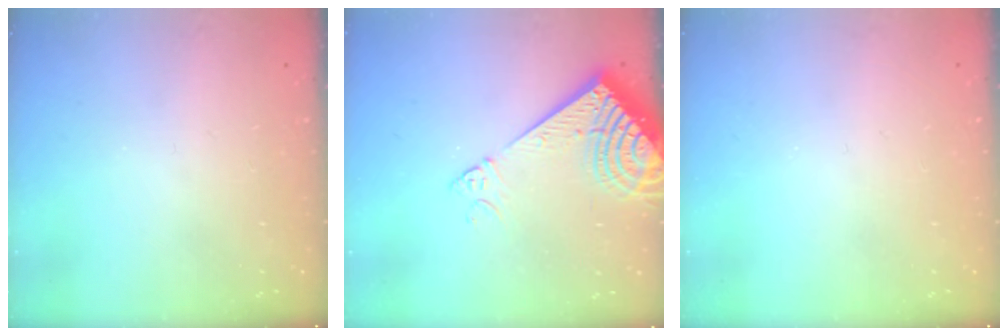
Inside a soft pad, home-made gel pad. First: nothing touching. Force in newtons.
{"total": 13.2, "press": 13.1, "slide": 2.0}
{"total": 0.0}